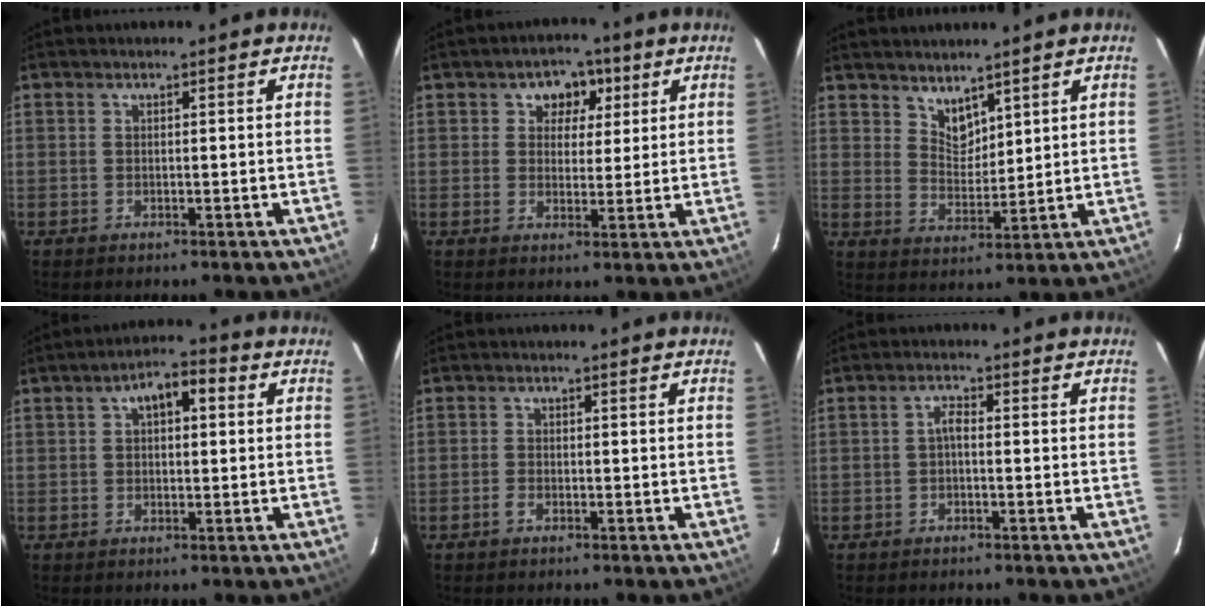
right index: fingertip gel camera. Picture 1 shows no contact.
{"total": 5.6, "force": [2.2, 4.6, 2.2], "torque": [-0.022, 0.013, 0.032]}
{"total": 4.9, "force": [4.1, 2.3, 1.5], "torque": [-0.018, -0.003, 0.079]}
{"total": 6.1, "force": [1.8, 3.1, 4.9], "torque": [-0.081, 0.025, 0.030]}
{"total": 1.1, "force": [-0.8, 0.5, 0.5], "torque": [-0.012, 0.000, -0.017]}
{"total": 1.6, "force": [-0.5, 0.5, 1.4], "torque": [-0.029, 0.007, -0.011]}